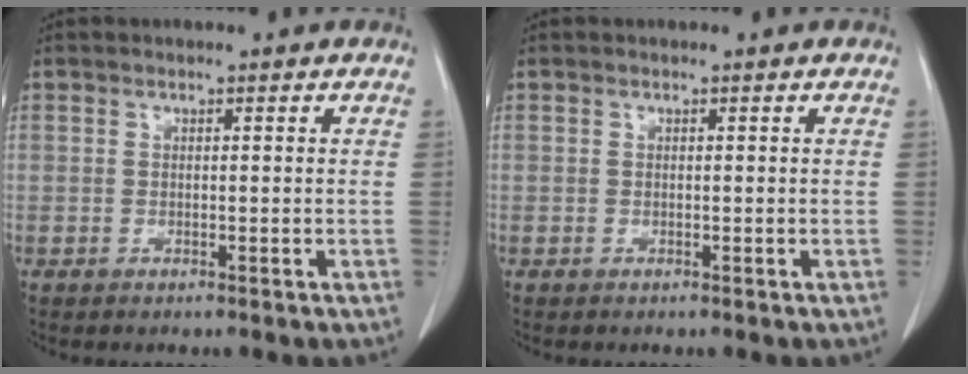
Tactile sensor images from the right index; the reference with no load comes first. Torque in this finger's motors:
{"motor_torque": [-0.06, -0.07, -0.02, 0.01]}